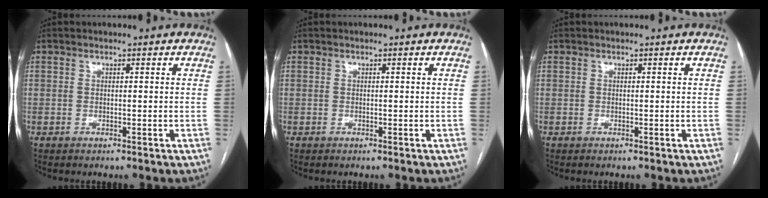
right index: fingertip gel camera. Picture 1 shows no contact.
{"total": 0.0}
{"total": 0.0}